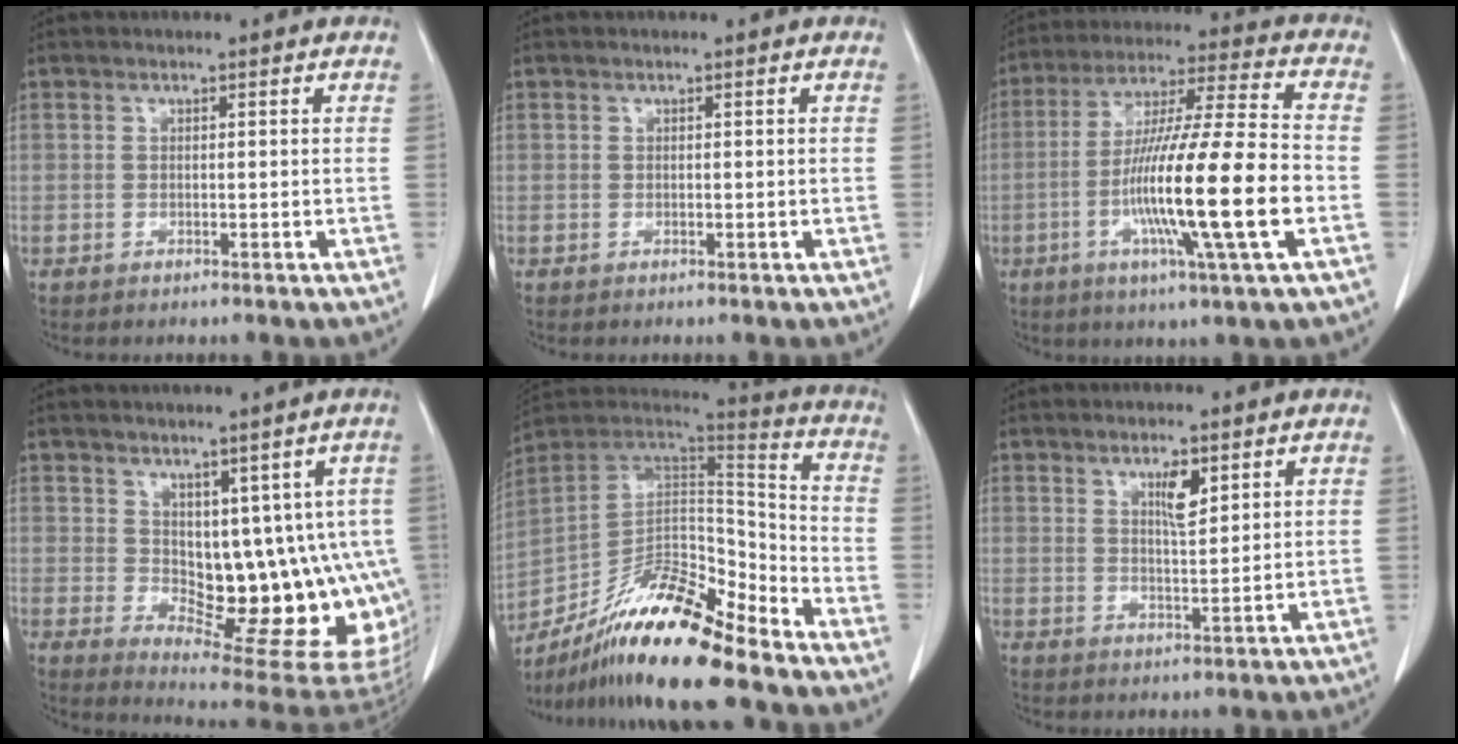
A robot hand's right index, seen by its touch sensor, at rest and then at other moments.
{"total": 0.0}
{"total": 18.4, "force": [-4.6, -0.1, 17.8], "torque": [-0.324, -0.011, -0.086]}
{"total": 14.3, "force": [1.4, 8.0, 11.7], "torque": [-0.131, -0.004, 0.037]}
{"total": 19.1, "force": [-14.6, 3.0, 11.9], "torque": [-0.224, 0.007, -0.266]}
{"total": 3.6, "force": [2.0, 0.7, 3.0], "torque": [-0.053, -0.003, 0.036]}